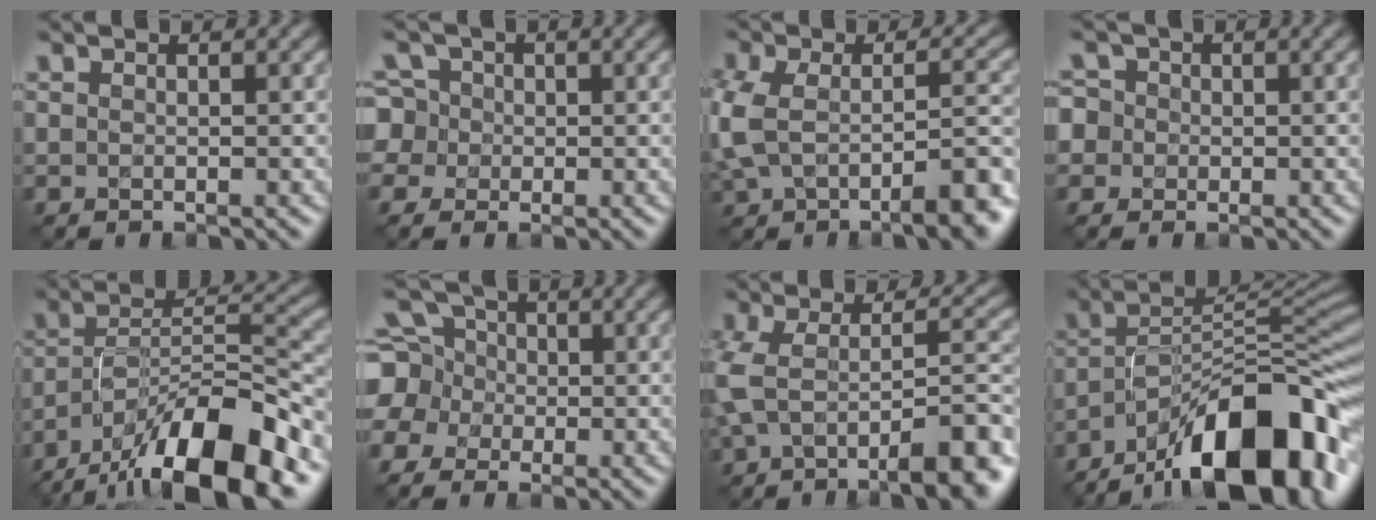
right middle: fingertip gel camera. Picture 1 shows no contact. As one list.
[{"total": 5.7, "force": [0.0, 5.4, 1.8], "torque": [-0.045, 0.035, -0.031]}, {"total": 8.7, "force": [-3.6, 4.1, 6.8], "torque": [-0.138, -0.023, -0.063]}, {"total": 5.6, "force": [0.1, 5.3, 1.9], "torque": [-0.045, 0.033, -0.029]}, {"total": 14.1, "force": [-9.6, 4.1, 9.5], "torque": [-0.157, 0.012, -0.174]}, {"total": 10.4, "force": [-0.1, 9.3, 4.6], "torque": [-0.129, 0.021, -0.043]}, {"total": 9.7, "force": [-4.1, 3.9, 7.8], "torque": [-0.144, -0.014, -0.070]}, {"total": 15.7, "force": [-10.0, 5.5, 10.8], "torque": [-0.161, 0.011, -0.172]}]